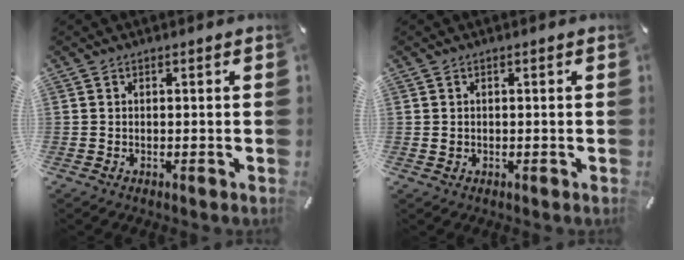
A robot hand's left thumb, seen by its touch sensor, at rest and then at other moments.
{"total": 1.0, "force": [-0.1, 1.0, 0.3], "torque": [-0.007, 0.005, -0.005]}